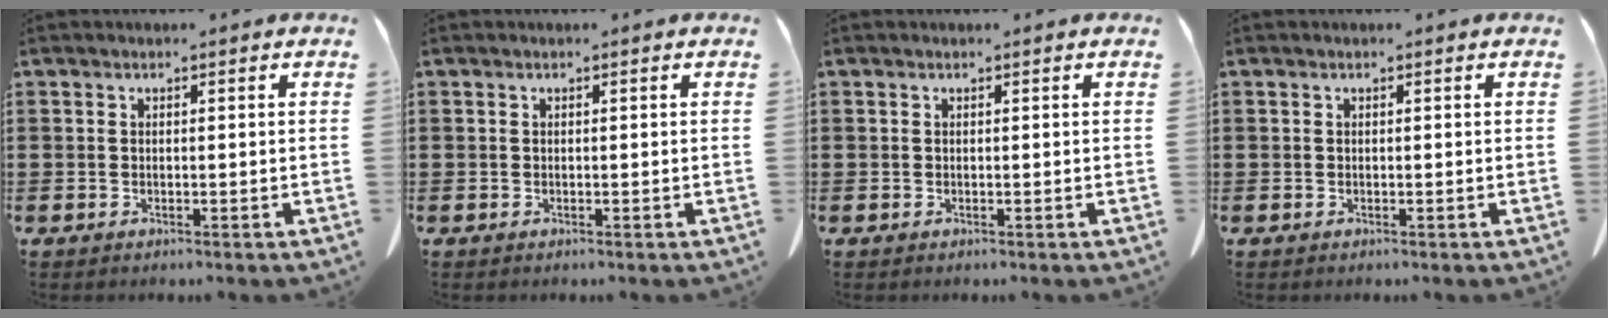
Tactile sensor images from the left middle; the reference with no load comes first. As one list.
[{"total": 0.0}, {"total": 0.0}, {"total": 0.0}]